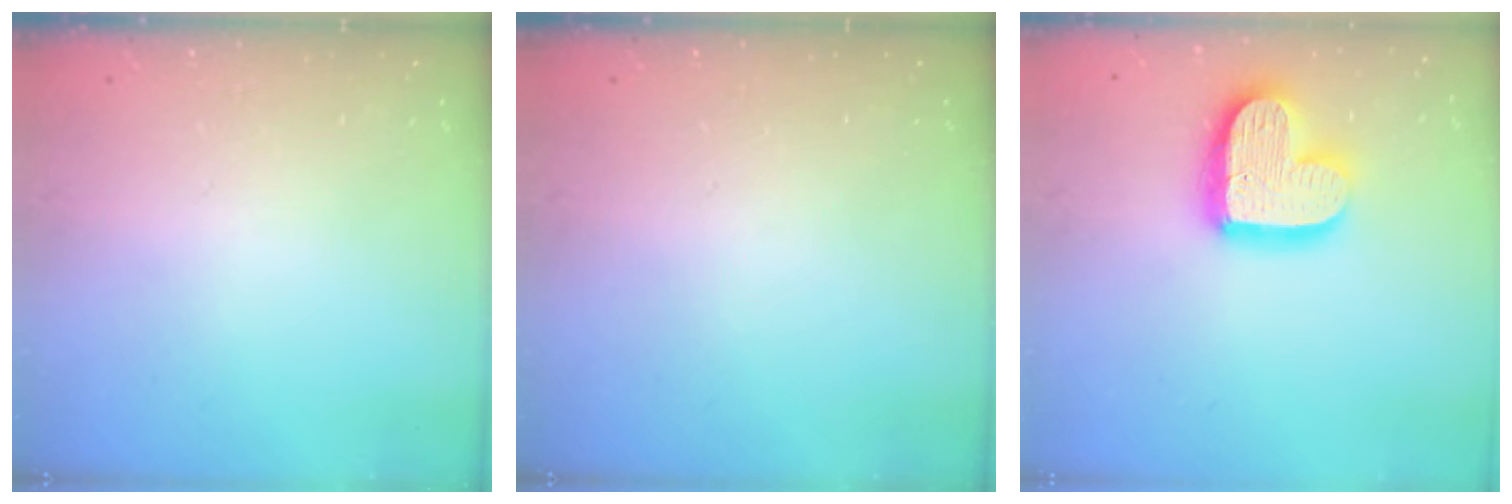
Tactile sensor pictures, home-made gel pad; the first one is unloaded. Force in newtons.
{"total": 0.0}
{"total": 17.1, "press": 17.1, "slide": 1.4}